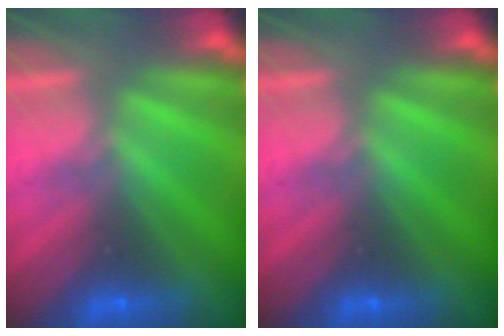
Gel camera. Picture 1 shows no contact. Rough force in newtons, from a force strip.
{"total": 0.0}